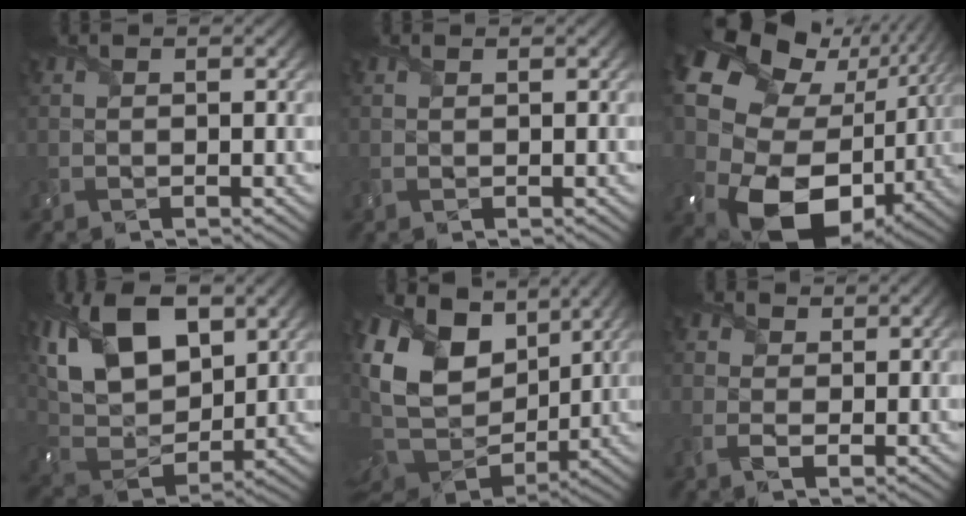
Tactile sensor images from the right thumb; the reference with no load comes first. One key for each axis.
{"total": 0.0}
{"total": 22.5, "fx": 1.5, "fy": 17.2, "fz": 14.4, "tx": -0.299, "ty": -0.044, "tz": 0.033}
{"total": 14.9, "fx": 6.8, "fy": 8.5, "fz": 10.1, "tx": -0.231, "ty": 0.010, "tz": 0.125}
{"total": 15.3, "fx": 4.5, "fy": 10.1, "fz": 10.6, "tx": -0.255, "ty": 0.012, "tz": 0.082}
{"total": 2.7, "fx": 0.4, "fy": 2.1, "fz": 1.5, "tx": -0.040, "ty": -0.001, "tz": 0.002}